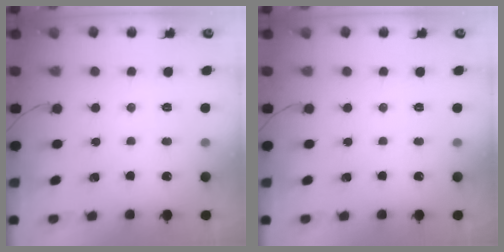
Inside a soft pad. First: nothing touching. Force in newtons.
{"total": 0.0}